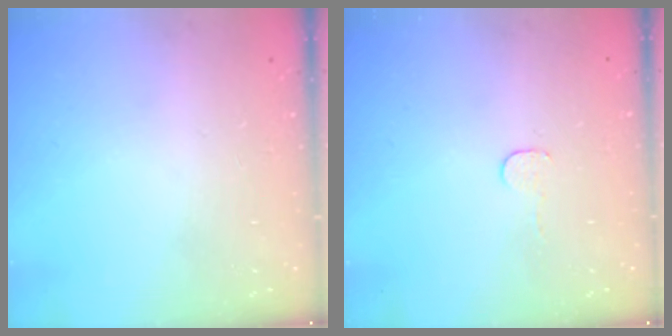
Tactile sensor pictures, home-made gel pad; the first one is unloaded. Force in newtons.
{"total": 2.7, "press": 2.7, "slide": 0.2}